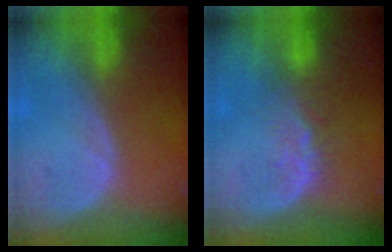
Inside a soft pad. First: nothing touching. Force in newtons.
{"total": 4.1, "press": 3.5, "slide": 2.1}